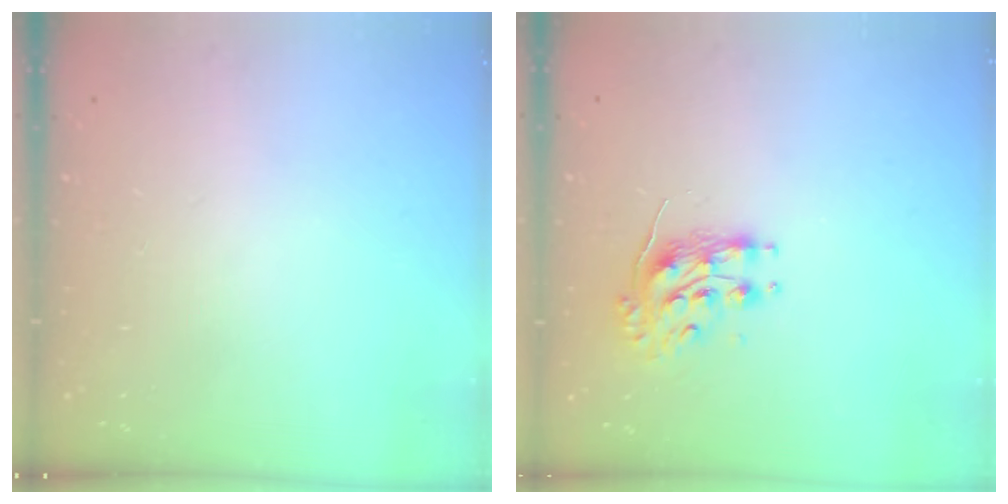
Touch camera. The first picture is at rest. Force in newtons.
{"total": 8.7, "press": 8.7, "slide": 0.2}